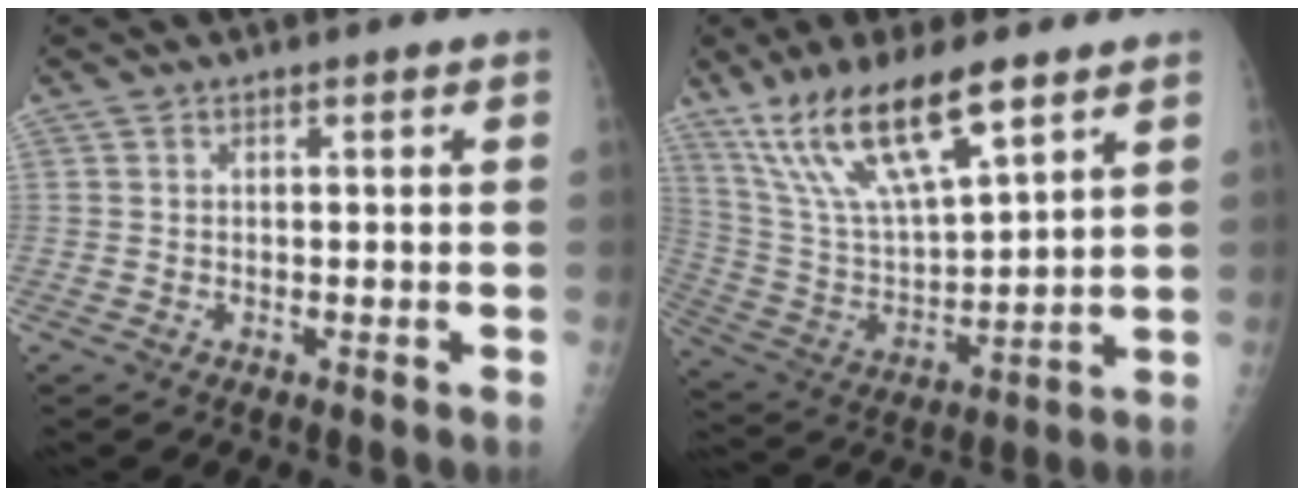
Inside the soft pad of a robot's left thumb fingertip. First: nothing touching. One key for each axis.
{"total": 18.2, "fx": 11.5, "fy": 5.1, "fz": 13.2, "tx": -0.243, "ty": -0.042, "tz": 0.232}